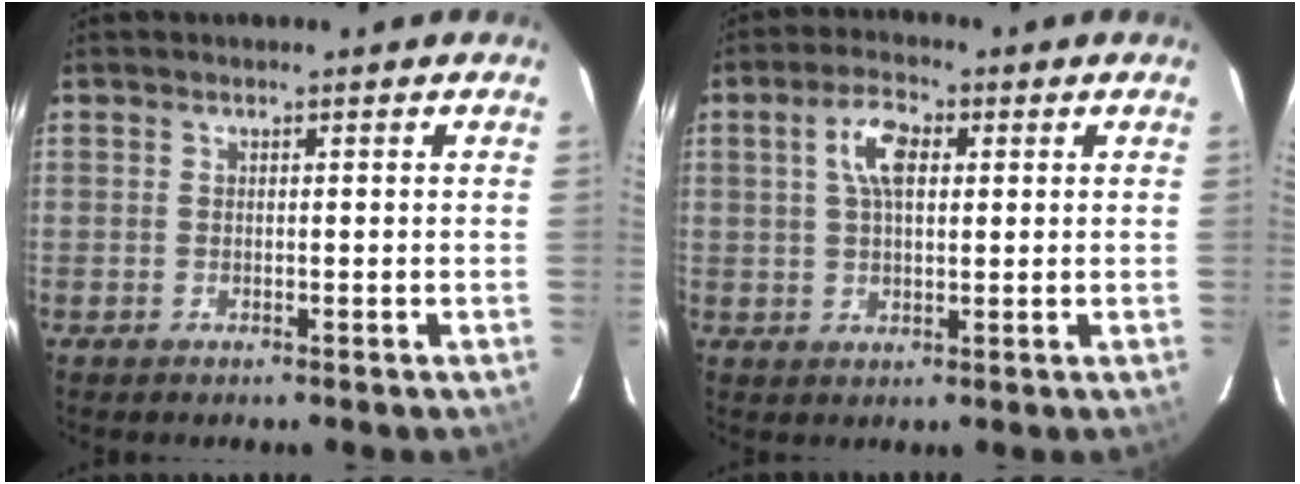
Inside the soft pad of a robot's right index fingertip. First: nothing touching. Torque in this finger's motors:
{"motor_torque": [0.33, -0.18, 0.29, 0.12]}